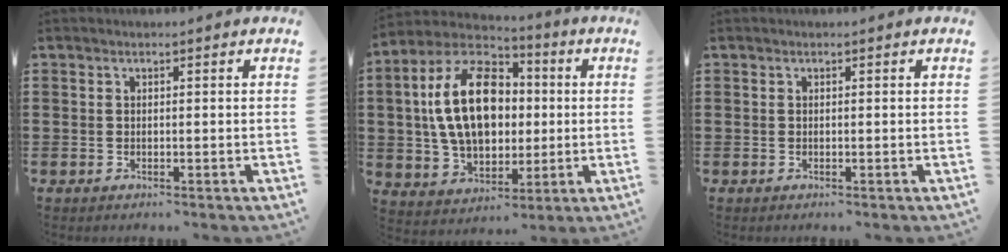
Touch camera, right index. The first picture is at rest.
{"total": 16.5, "force": [1.2, 10.6, 12.5], "torque": [-0.279, 0.016, 0.018]}
{"total": 0.0}